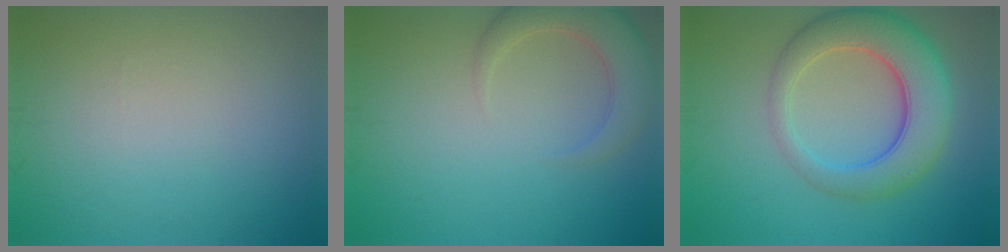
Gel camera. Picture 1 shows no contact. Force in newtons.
{"total": 4.7, "press": 4.6, "slide": 0.8}
{"total": 7.8, "press": 7.8, "slide": 0.4}